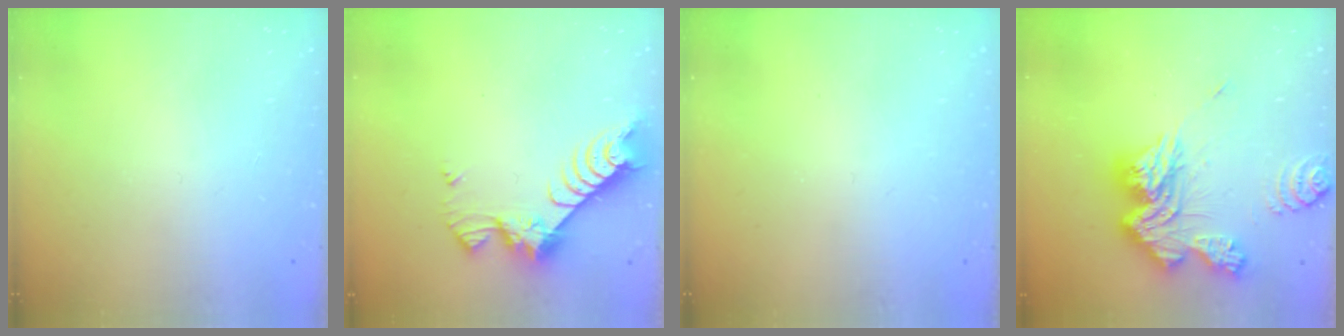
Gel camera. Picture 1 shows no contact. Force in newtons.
{"total": 7.6, "press": 7.5, "slide": 0.7}
{"total": 0.0}
{"total": 20.4, "press": 20.3, "slide": 1.9}